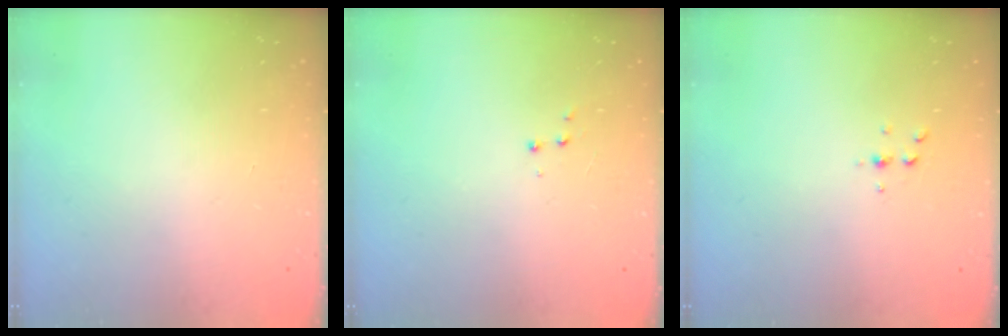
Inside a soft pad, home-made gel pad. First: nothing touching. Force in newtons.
{"total": 3.6, "press": 3.5, "slide": 0.7}
{"total": 2.5, "press": 2.4, "slide": 0.2}